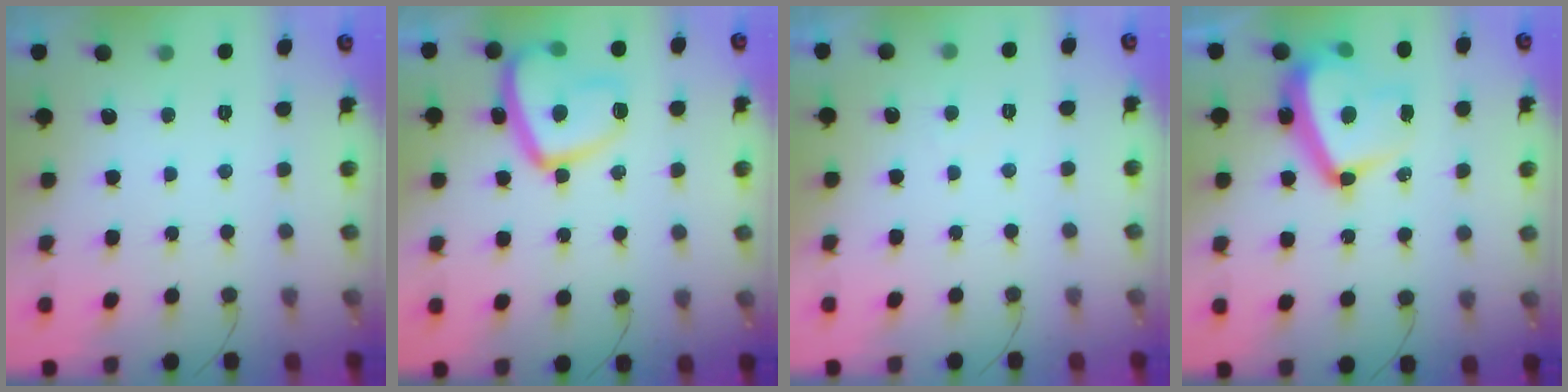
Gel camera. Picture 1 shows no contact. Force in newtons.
{"total": 15.6, "press": 15.5, "slide": 1.5}
{"total": 0.0}
{"total": 16.0, "press": 15.9, "slide": 1.4}